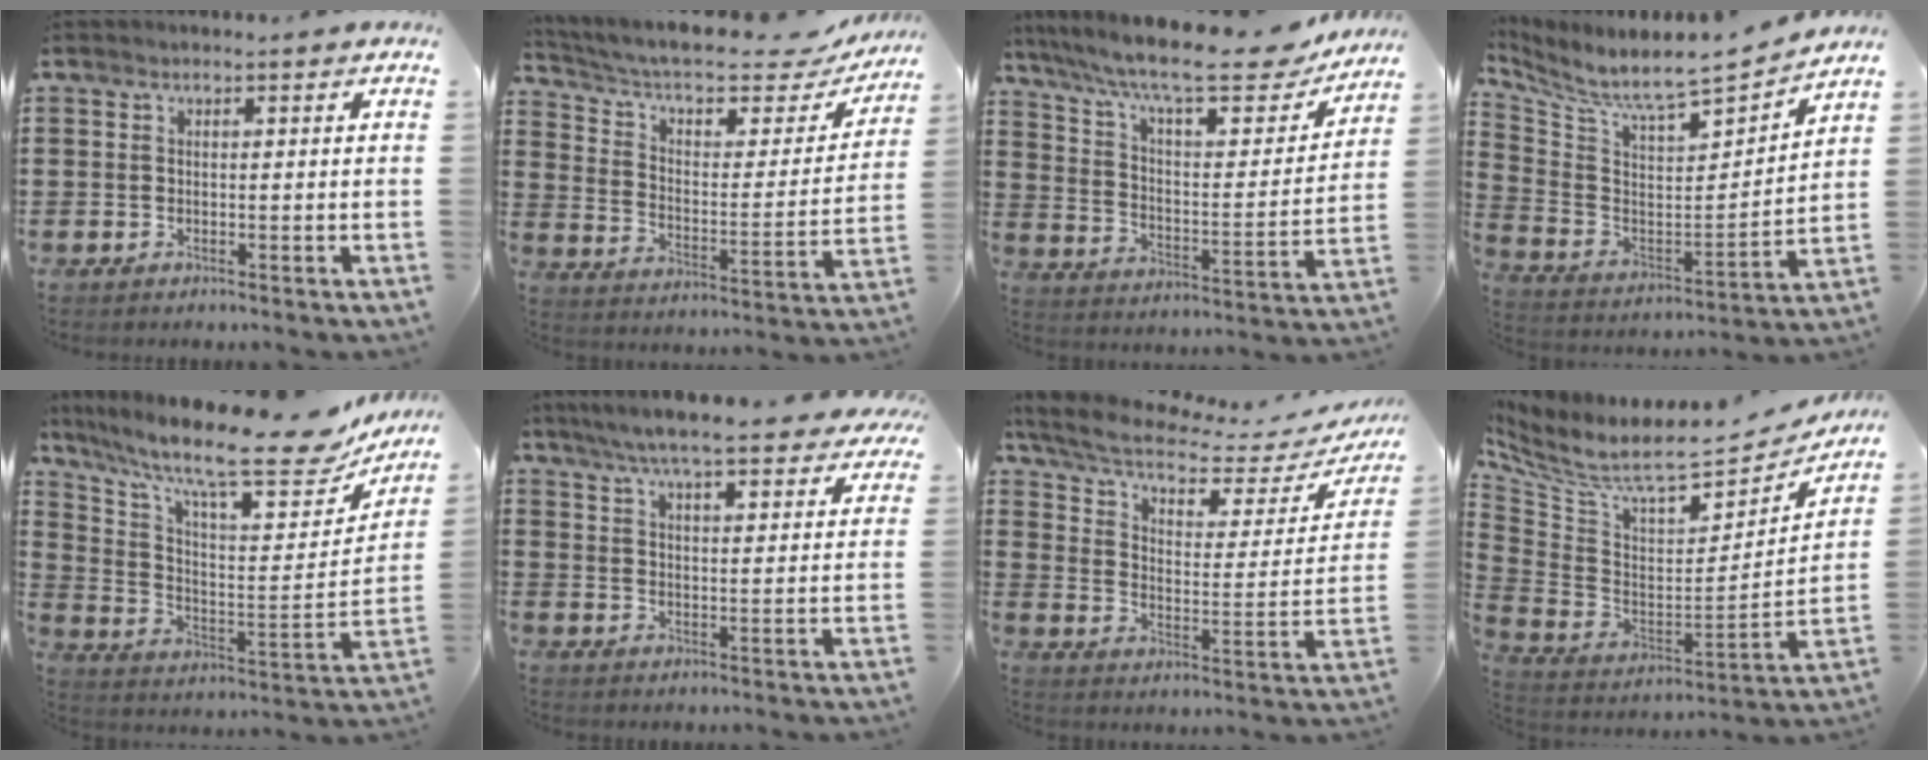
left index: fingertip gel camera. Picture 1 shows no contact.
{"total": 8.2, "force": [6.5, 2.3, 4.5], "torque": [-0.106, -0.041, 0.106]}
{"total": 13.5, "force": [10.6, 2.0, 8.1], "torque": [-0.174, -0.059, 0.177]}
{"total": 5.7, "force": [5.4, 0.2, 1.8], "torque": [-0.068, -0.058, 0.081]}
{"total": 12.6, "force": [9.8, 2.1, 7.5], "torque": [-0.163, -0.079, 0.157]}
{"total": 6.7, "force": [6.2, -0.2, 2.5], "torque": [-0.073, -0.032, 0.108]}
{"total": 7.8, "force": [6.1, 2.2, 4.3], "torque": [-0.109, -0.035, 0.105]}
{"total": 7.8, "force": [6.1, 1.8, 4.4], "torque": [-0.116, -0.055, 0.099]}